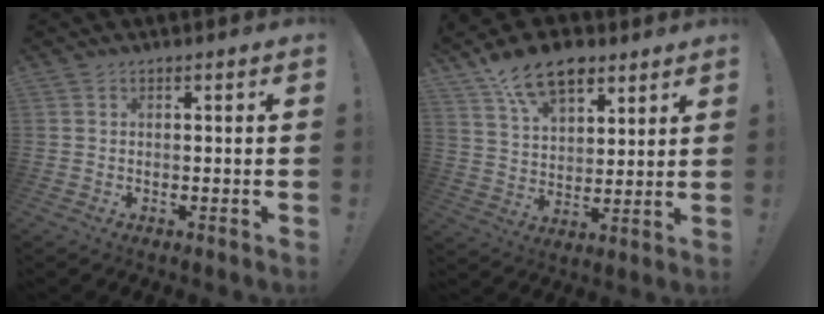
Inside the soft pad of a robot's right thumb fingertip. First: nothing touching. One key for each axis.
{"total": 13.5, "fx": 9.1, "fy": 7.4, "fz": 6.6, "tx": -0.107, "ty": -0.054, "tz": 0.169}